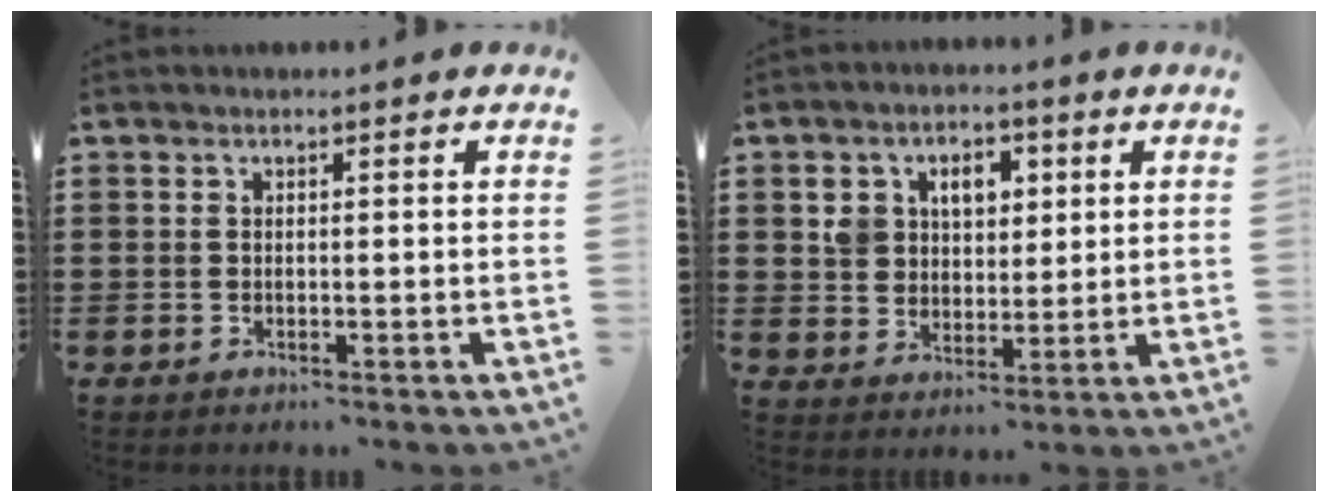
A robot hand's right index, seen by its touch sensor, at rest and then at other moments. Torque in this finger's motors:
{"motor_torque": [0.23, -0.06, 0.30, 0.07]}